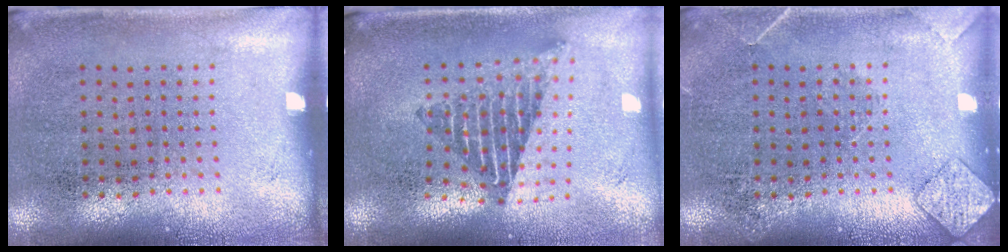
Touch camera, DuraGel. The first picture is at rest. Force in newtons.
{"total": 2.1, "press": 1.5, "slide": 1.5}
{"total": 1.8, "press": 1.8, "slide": 0.1}